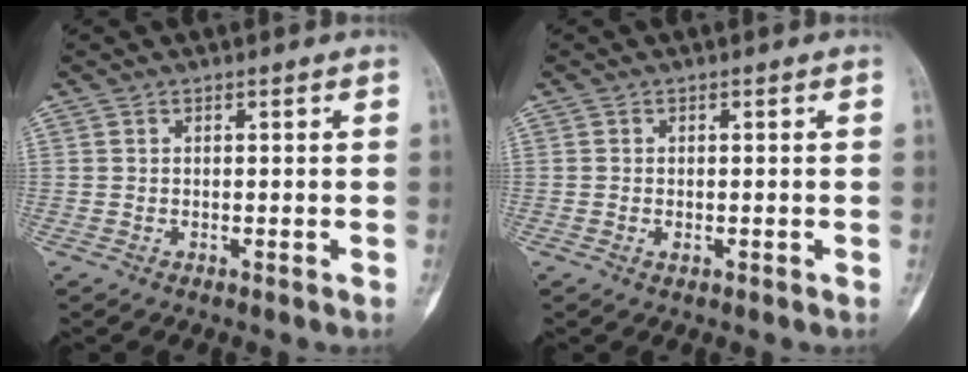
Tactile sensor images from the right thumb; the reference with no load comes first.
{"total": 0.8, "force": [-0.3, 0.5, 0.6], "torque": [-0.013, 0.001, -0.006]}